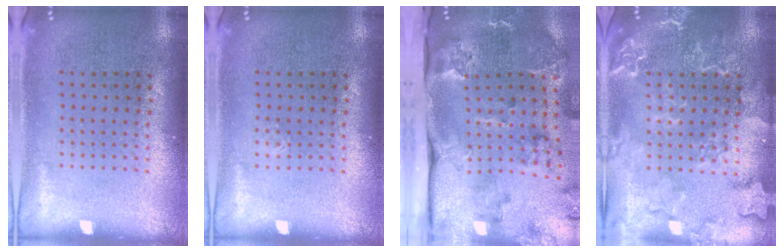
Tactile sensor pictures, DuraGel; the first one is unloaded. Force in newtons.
{"total": 0.0}
{"total": 3.7, "press": 2.6, "slide": 2.6}
{"total": 2.3, "press": 2.3, "slide": 0.2}